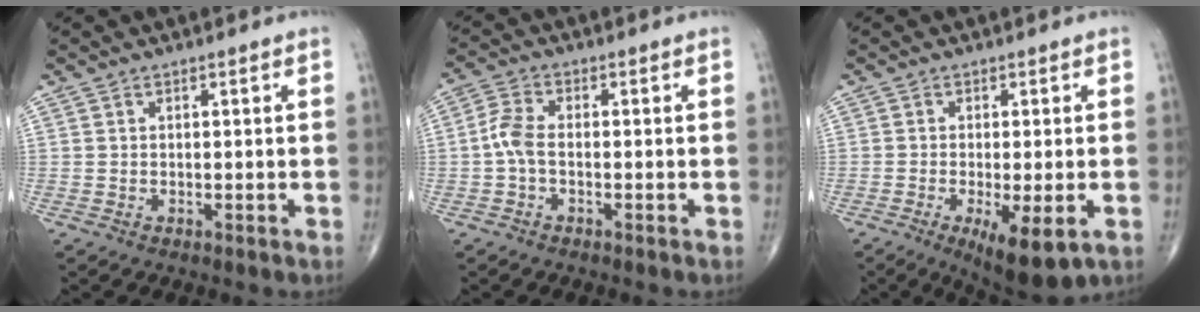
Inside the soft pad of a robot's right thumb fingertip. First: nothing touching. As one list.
[{"total": 4.2, "force": [-0.9, 2.1, 3.5], "torque": [-0.078, 0.012, -0.026]}, {"total": 9.2, "force": [-3.4, 2.6, 8.1], "torque": [-0.122, -0.015, -0.048]}]